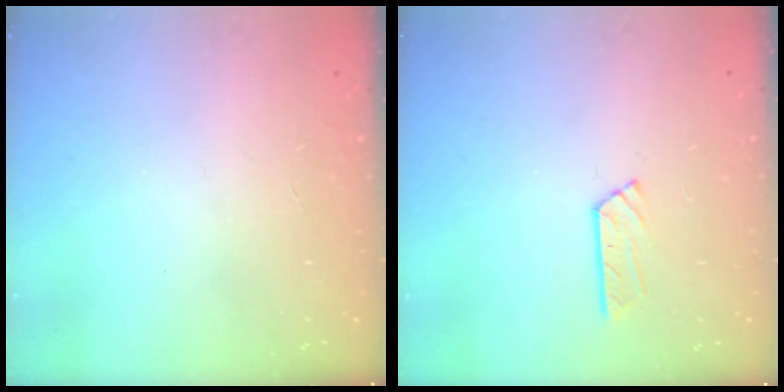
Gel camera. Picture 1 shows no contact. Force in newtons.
{"total": 3.7, "press": 3.7, "slide": 0.5}